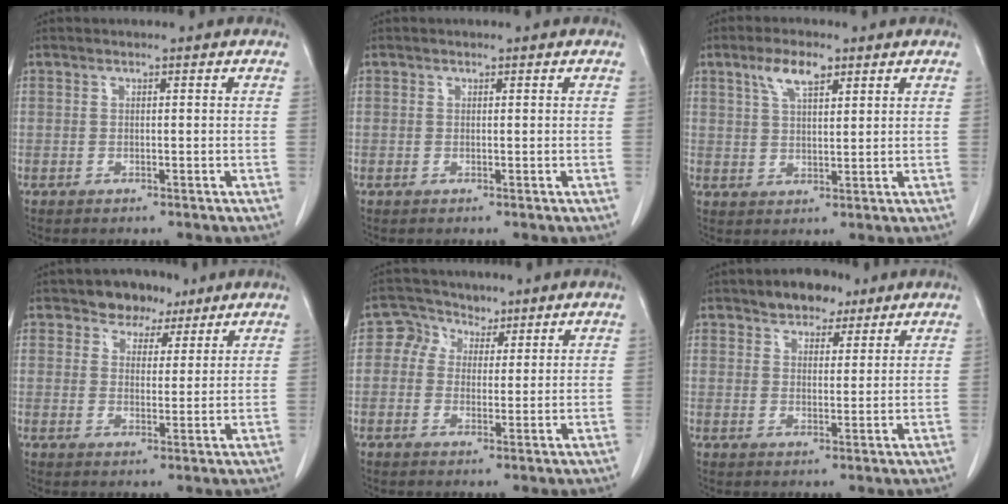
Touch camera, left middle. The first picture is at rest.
{"total": 0.0}
{"total": 5.4, "force": [3.2, 1.9, 3.9], "torque": [-0.081, 0.008, 0.062]}
{"total": 5.4, "force": [3.9, 3.6, 1.3], "torque": [-0.014, 0.008, 0.062]}
{"total": 4.2, "force": [2.2, 3.5, 0.4], "torque": [-0.009, 0.017, 0.037]}
{"total": 5.6, "force": [4.1, 3.0, 2.3], "torque": [-0.032, 0.010, 0.069]}